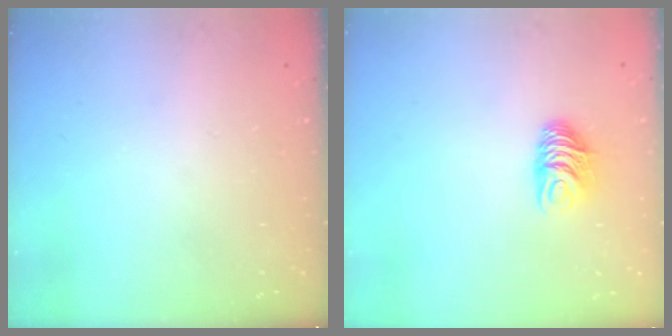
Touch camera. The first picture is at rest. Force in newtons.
{"total": 7.1, "press": 7.1, "slide": 0.5}